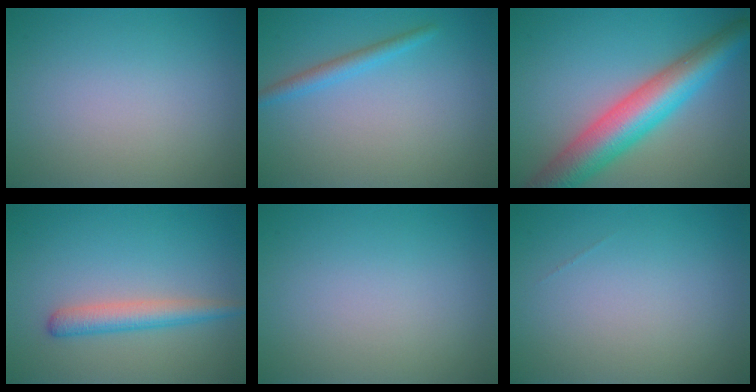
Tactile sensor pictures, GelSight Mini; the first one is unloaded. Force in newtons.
{"total": 1.8, "press": 1.8, "slide": 0.1}
{"total": 8.5, "press": 8.5, "slide": 0.3}
{"total": 2.8, "press": 2.8, "slide": 0.1}
{"total": 0.0}
{"total": 0.0}